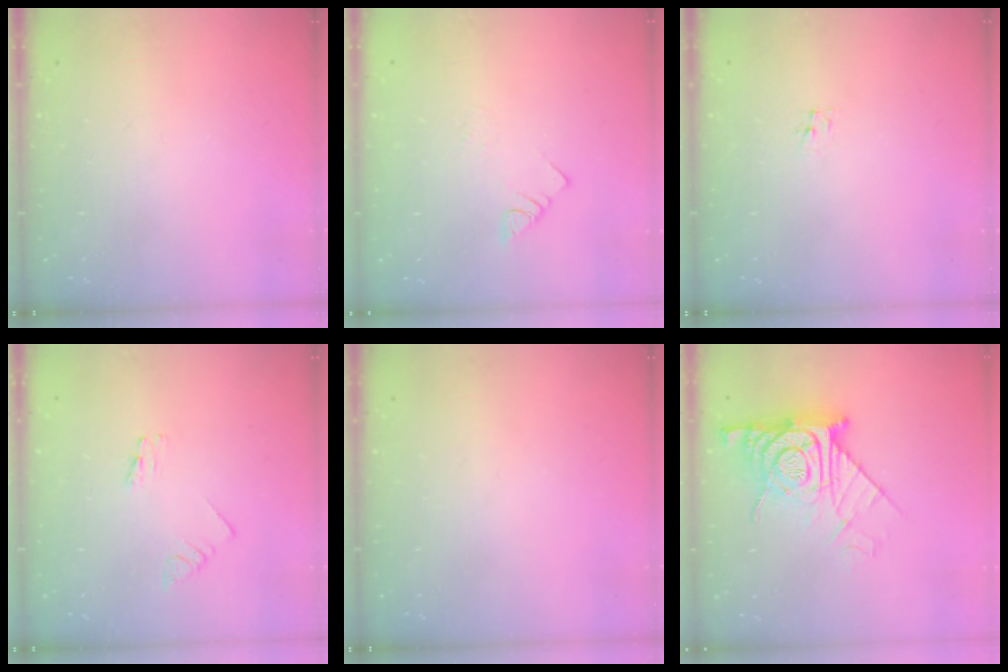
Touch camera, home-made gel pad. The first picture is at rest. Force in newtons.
{"total": 2.6, "press": 2.6, "slide": 0.3}
{"total": 1.9, "press": 1.9, "slide": 0.2}
{"total": 0.8, "press": 0.8, "slide": 0.0}
{"total": 0.0}
{"total": 13.8, "press": 13.7, "slide": 1.5}